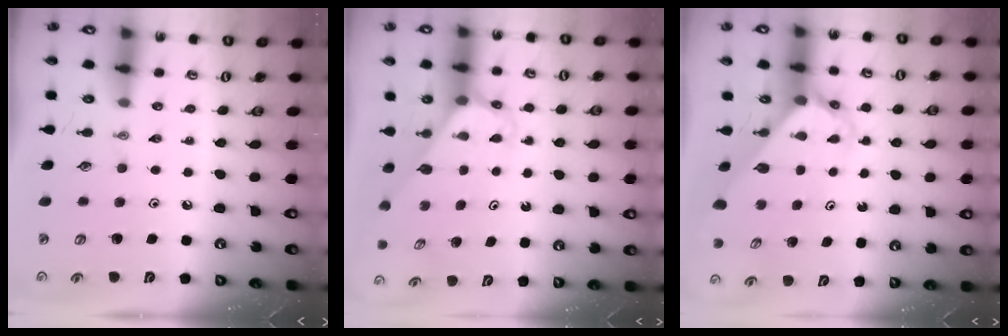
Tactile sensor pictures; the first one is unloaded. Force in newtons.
{"total": 3.0, "press": 3.0, "slide": 0.2}
{"total": 2.8, "press": 2.8, "slide": 0.1}